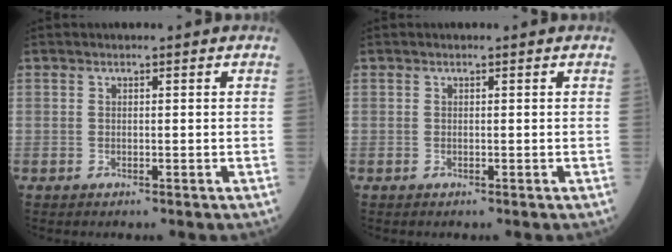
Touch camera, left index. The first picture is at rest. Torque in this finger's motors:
{"motor_torque": [0.04, 0.04, 0.00, -0.01]}